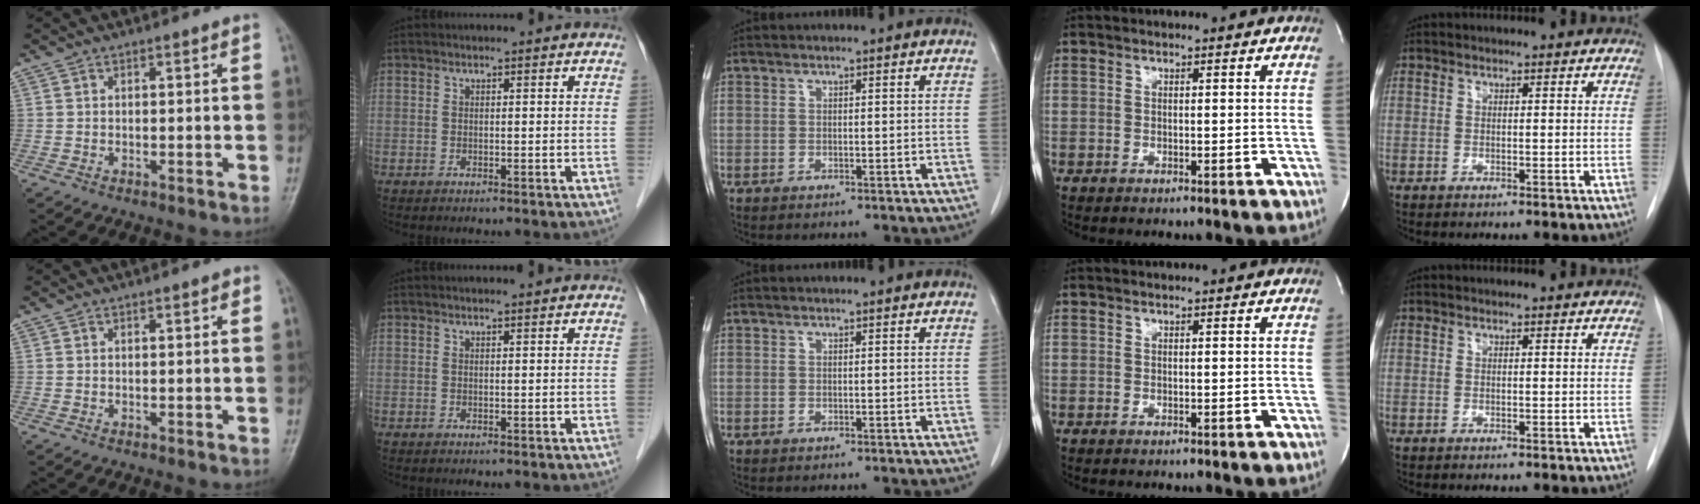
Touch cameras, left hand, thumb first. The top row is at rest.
{"thumb": {"total": 1.0, "force": [0.5, 0.3, 0.8], "torque": [-0.009, 0.001, 0.005]}, "index": {"total": 1.7, "force": [-1.7, -0.1, 0.1], "torque": [0.001, -0.013, -0.034]}}